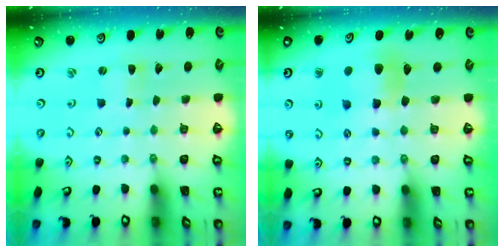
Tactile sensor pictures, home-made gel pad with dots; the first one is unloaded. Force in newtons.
{"total": 6.7, "press": 6.6, "slide": 0.8}